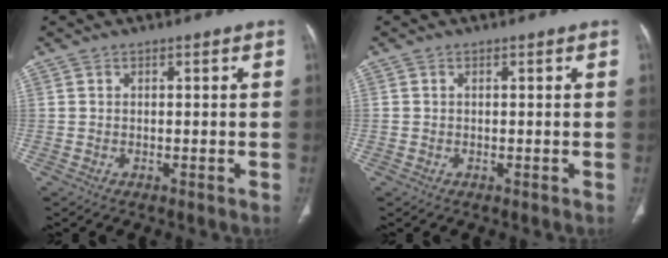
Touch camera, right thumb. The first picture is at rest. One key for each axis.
{"total": 0.0}